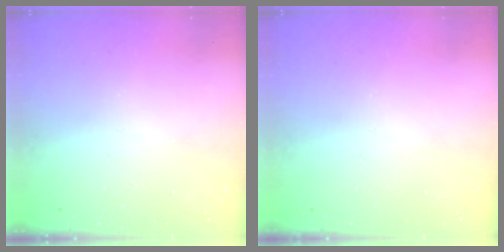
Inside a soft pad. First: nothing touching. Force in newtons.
{"total": 0.0}